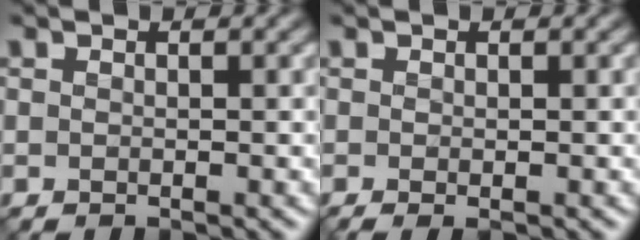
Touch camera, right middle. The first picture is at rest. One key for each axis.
{"total": 0.8, "fx": -0.2, "fy": 0.3, "fz": 0.7, "tx": -0.017, "ty": -0.005, "tz": -0.002}